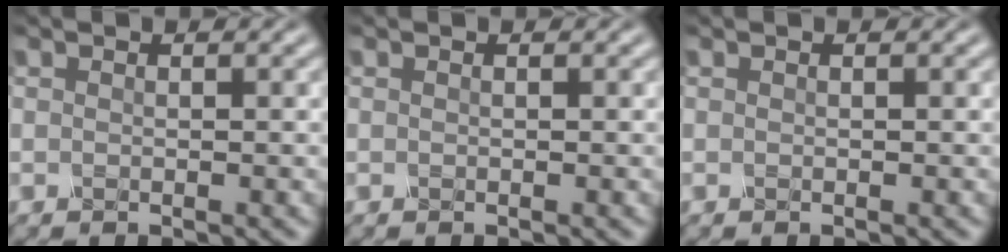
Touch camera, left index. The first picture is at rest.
{"total": 0.0}
{"total": 0.0}